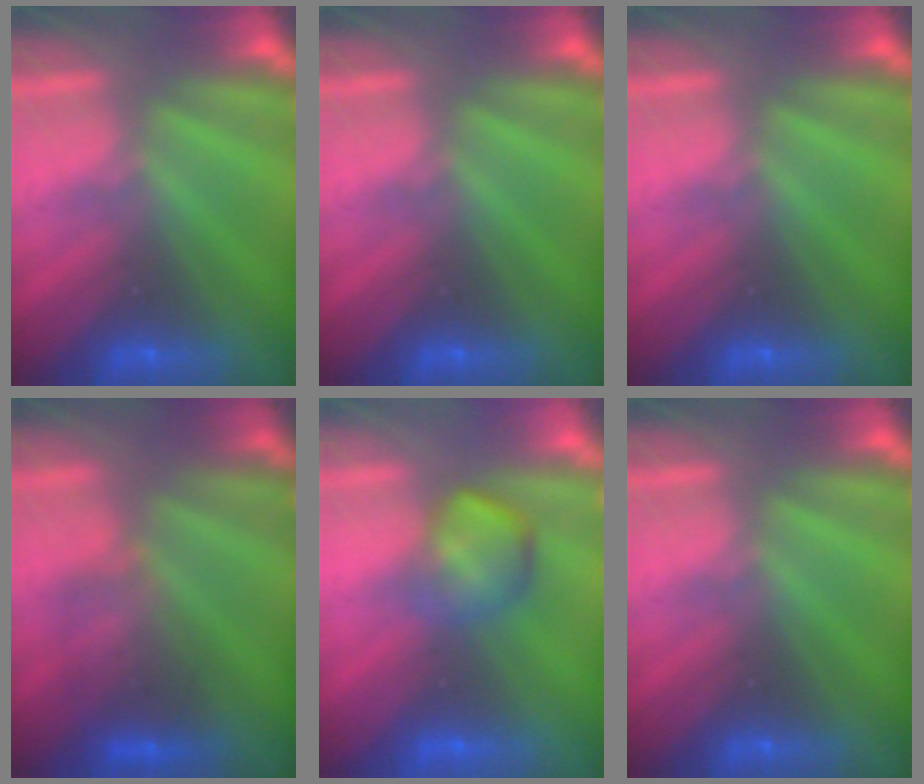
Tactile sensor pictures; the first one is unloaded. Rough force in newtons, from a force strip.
{"total": 0.0}
{"total": 0.0}
{"total": 2.4}
{"total": 3.3}
{"total": 0.0}